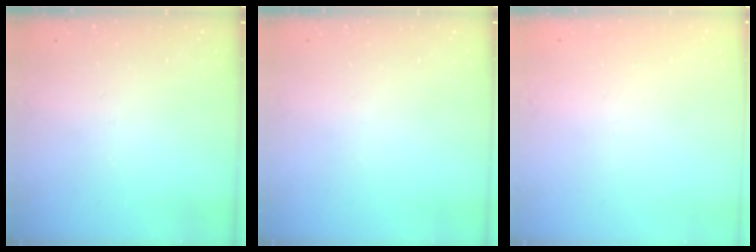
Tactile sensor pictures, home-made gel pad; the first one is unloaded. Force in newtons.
{"total": 0.0}
{"total": 0.9, "press": 0.9, "slide": 0.0}